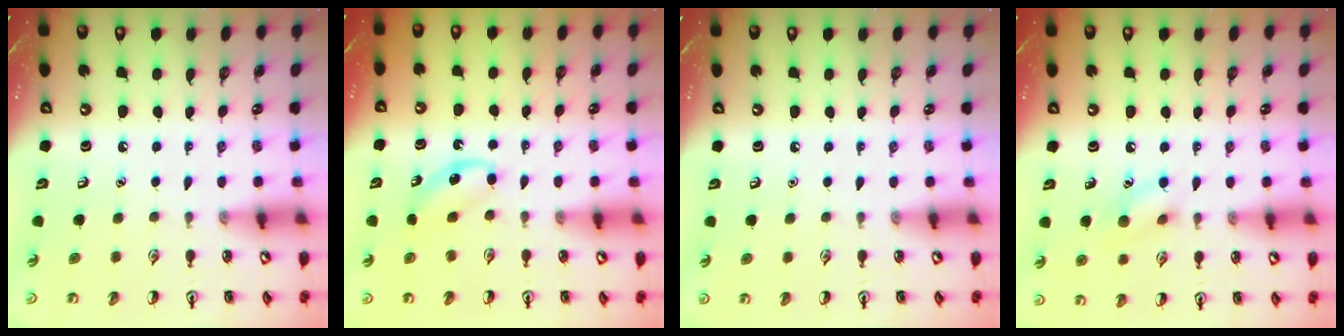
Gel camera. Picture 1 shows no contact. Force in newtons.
{"total": 4.5, "press": 4.2, "slide": 1.4}
{"total": 0.0}
{"total": 8.3, "press": 8.2, "slide": 1.5}